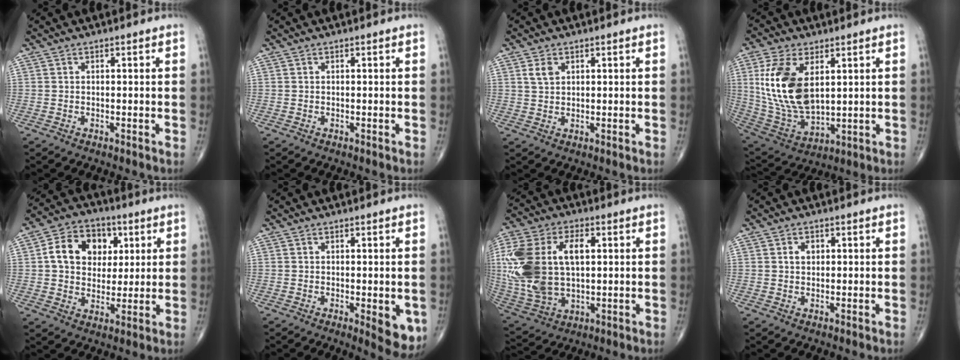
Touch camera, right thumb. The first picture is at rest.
{"total": 0.0}
{"total": 2.6, "force": [1.2, 1.7, 1.5], "torque": [-0.025, -0.001, 0.026]}
{"total": 17.0, "force": [4.2, 9.3, 13.6], "torque": [-0.268, -0.022, 0.095]}
{"total": 13.0, "force": [3.2, 10.0, 7.6], "torque": [-0.088, 0.004, 0.047]}
{"total": 6.6, "force": [-1.5, 2.4, 6.0], "torque": [-0.058, -0.014, -0.015]}
{"total": 22.4, "force": [3.0, 13.3, 17.8], "torque": [-0.391, -0.002, 0.060]}
{"total": 1.9, "force": [0.5, 1.4, 1.1], "torque": [-0.011, 0.002, 0.007]}